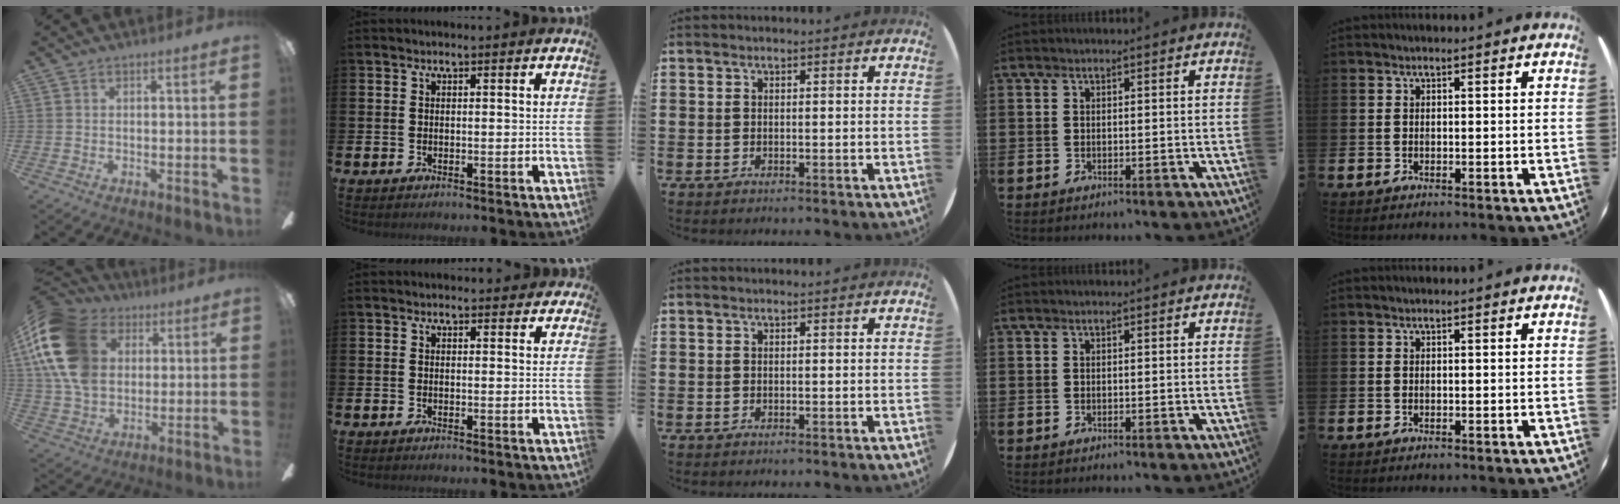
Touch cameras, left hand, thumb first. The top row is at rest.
{"thumb": {"total": 20.1, "force": [6.1, 14.4, 12.6], "torque": [-0.266, -0.004, 0.114]}, "index": {"total": 1.1, "force": [0.9, 0.6, 0.1], "torque": [0.010, 0.002, 0.014]}}